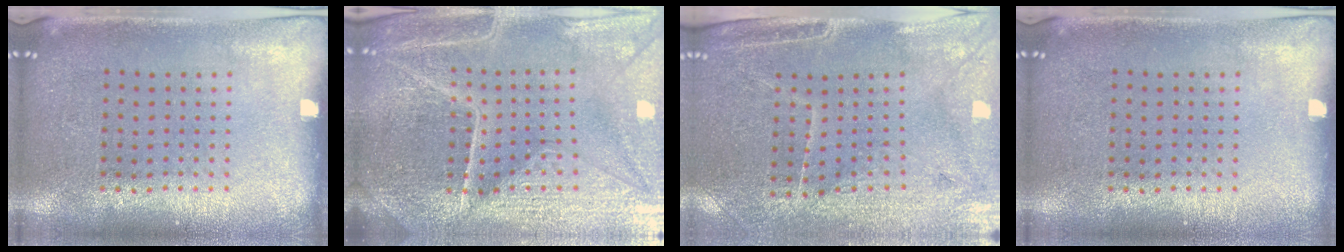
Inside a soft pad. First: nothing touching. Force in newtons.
{"total": 5.6, "press": 5.2, "slide": 2.2}
{"total": 3.3, "press": 3.1, "slide": 1.0}
{"total": 0.0}